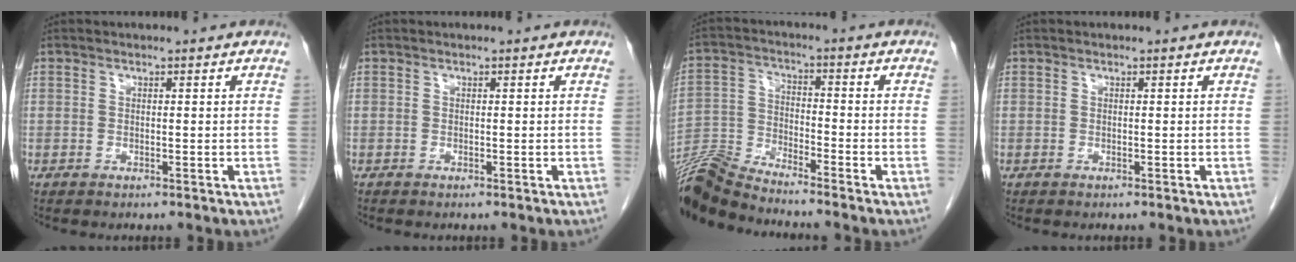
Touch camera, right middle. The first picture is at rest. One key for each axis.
{"total": 0.0}
{"total": 8.4, "fx": -8.3, "fy": -0.9, "fz": 1.1, "tx": -0.035, "ty": -0.006, "tz": -0.165}
{"total": 0.0}